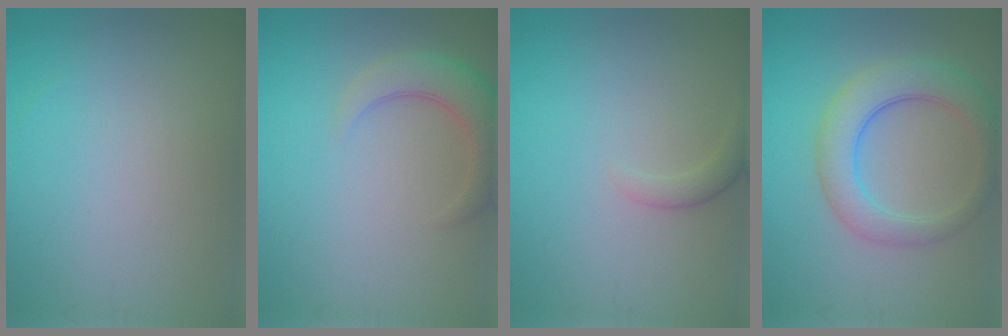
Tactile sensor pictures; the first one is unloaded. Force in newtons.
{"total": 4.4, "press": 4.4, "slide": 0.4}
{"total": 1.4, "press": 1.4, "slide": 0.1}
{"total": 5.4, "press": 5.4, "slide": 0.1}